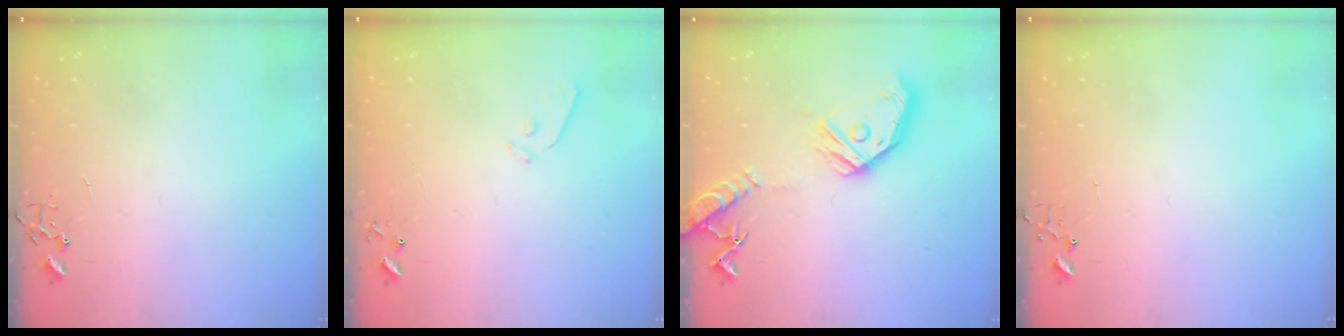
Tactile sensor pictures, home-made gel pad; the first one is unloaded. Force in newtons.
{"total": 6.6, "press": 6.6, "slide": 0.7}
{"total": 17.1, "press": 16.9, "slide": 2.2}
{"total": 4.2, "press": 4.2, "slide": 0.4}